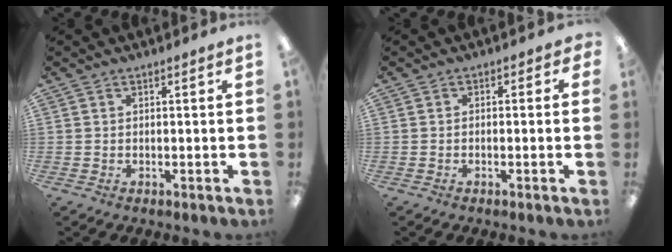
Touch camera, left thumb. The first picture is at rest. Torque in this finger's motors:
{"motor_torque": [-0.04, -0.01, -0.18, 0.07, 0.00]}